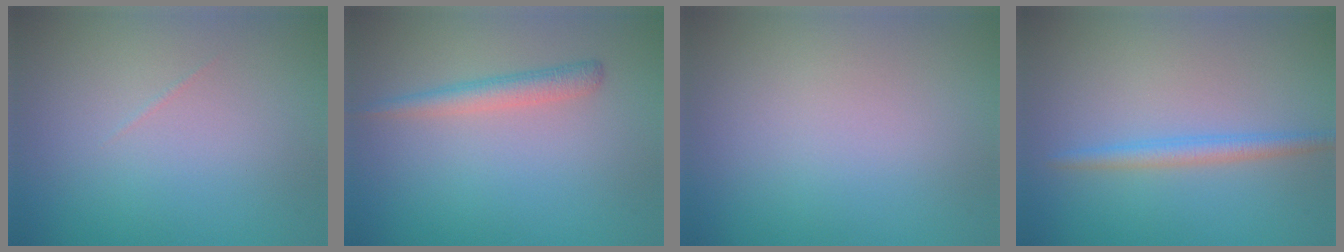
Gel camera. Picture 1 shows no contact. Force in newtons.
{"total": 1.9, "press": 1.9, "slide": 0.0}
{"total": 0.0}
{"total": 2.1, "press": 2.1, "slide": 0.0}